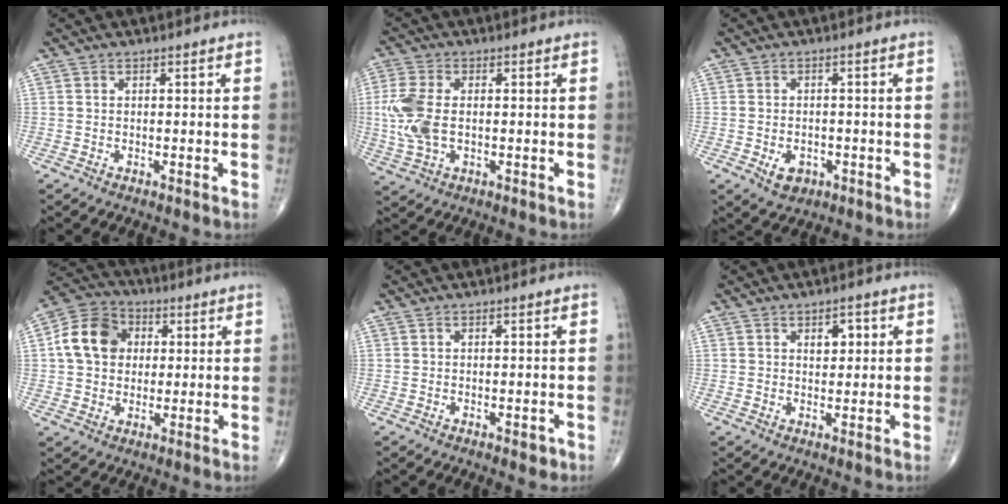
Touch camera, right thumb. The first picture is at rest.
{"total": 9.0, "force": [-0.2, 5.2, 7.3], "torque": [-0.182, 0.001, -0.004]}
{"total": 4.1, "force": [-1.6, 2.9, 2.4], "torque": [-0.028, 0.005, -0.016]}
{"total": 11.8, "force": [1.9, 9.5, 6.7], "torque": [-0.103, 0.012, 0.023]}
{"total": 1.3, "force": [-0.6, 0.8, 0.9], "torque": [-0.007, -0.001, -0.007]}
{"total": 3.1, "force": [1.1, 1.9, 2.1], "torque": [-0.016, -0.004, 0.014]}